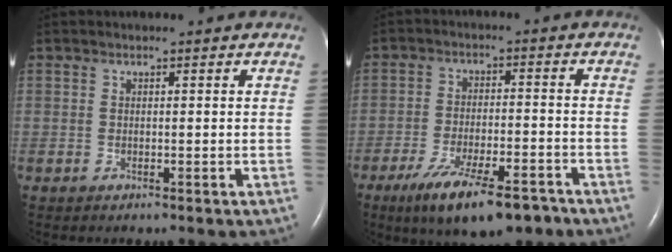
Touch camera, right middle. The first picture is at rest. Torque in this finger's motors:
{"motor_torque": [1.08, -1.06, 0.21, 0.09]}